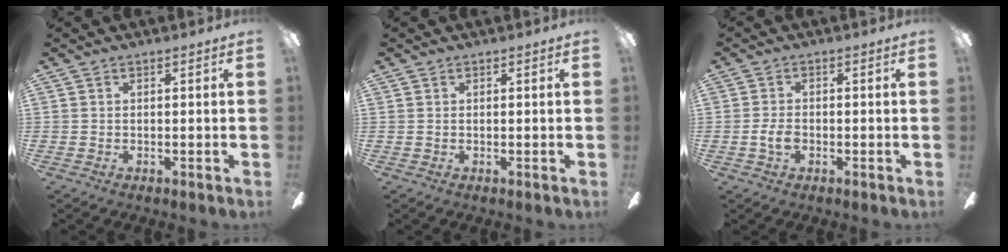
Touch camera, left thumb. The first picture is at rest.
{"total": 0.0}
{"total": 3.2, "force": [-0.9, 1.9, 2.4], "torque": [-0.054, 0.004, -0.019]}